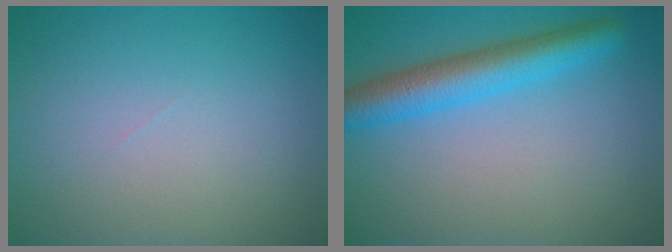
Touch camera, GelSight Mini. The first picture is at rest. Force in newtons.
{"total": 5.2, "press": 5.2, "slide": 0.2}